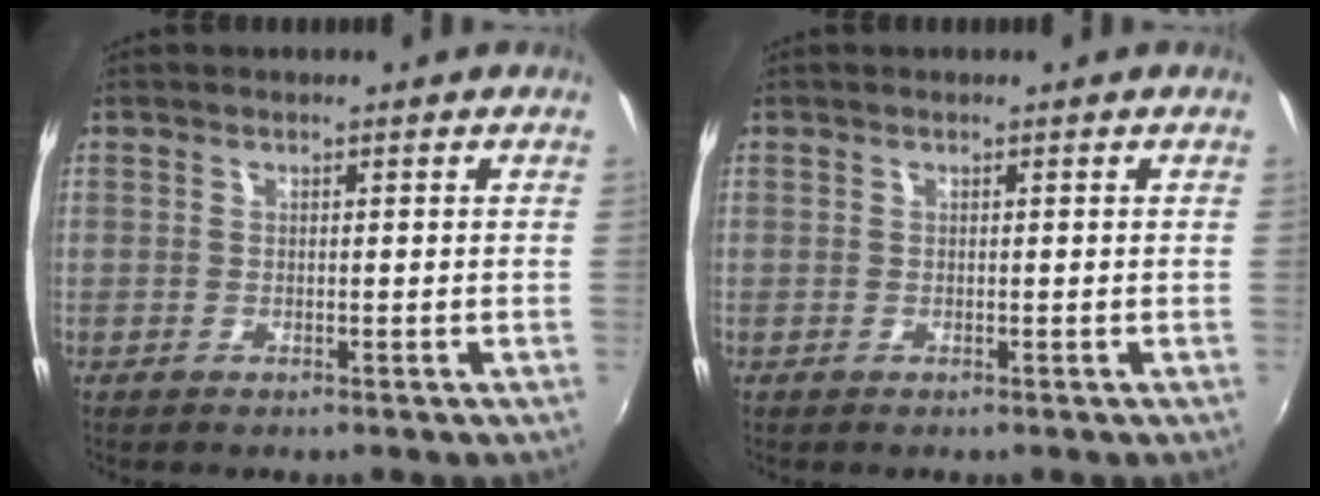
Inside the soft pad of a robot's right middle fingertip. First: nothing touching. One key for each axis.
{"total": 0.0}